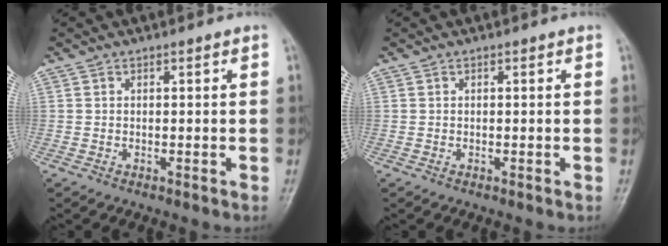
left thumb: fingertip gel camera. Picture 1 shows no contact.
{"total": 0.0}